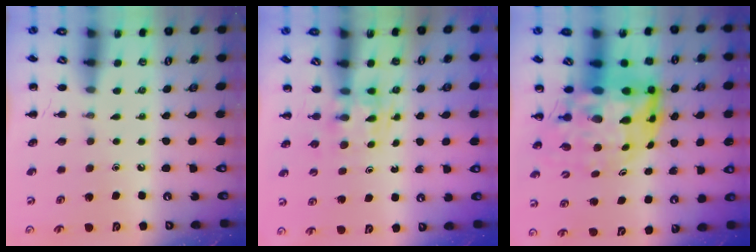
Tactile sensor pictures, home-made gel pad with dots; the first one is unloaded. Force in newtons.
{"total": 2.4, "press": 2.2, "slide": 1.1}
{"total": 14.3, "press": 13.7, "slide": 4.3}